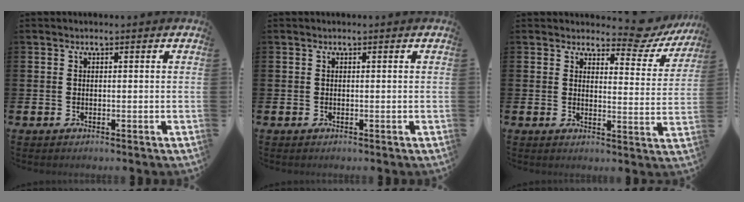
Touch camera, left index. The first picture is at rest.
{"total": 0.0}
{"total": 5.2, "force": [4.7, 1.6, 1.5], "torque": [-0.022, -0.032, 0.077]}